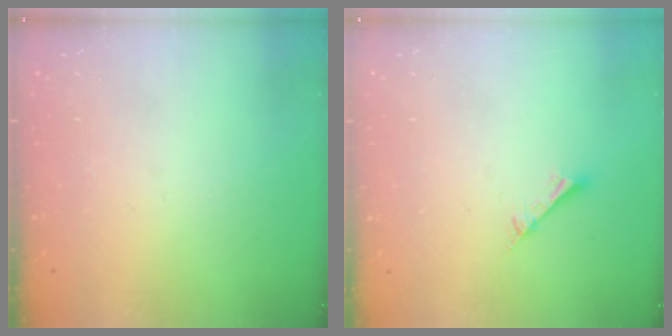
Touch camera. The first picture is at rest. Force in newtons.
{"total": 3.7, "press": 3.7, "slide": 0.3}